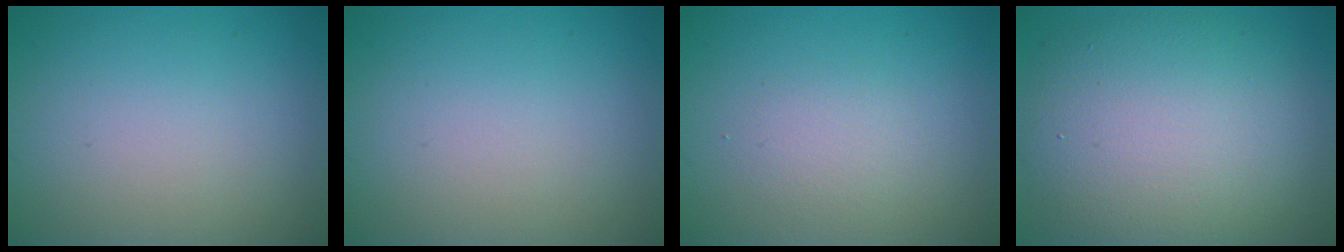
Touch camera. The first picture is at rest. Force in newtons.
{"total": 0.0}
{"total": 1.5, "press": 1.4, "slide": 0.1}
{"total": 11.1, "press": 11.1, "slide": 0.5}